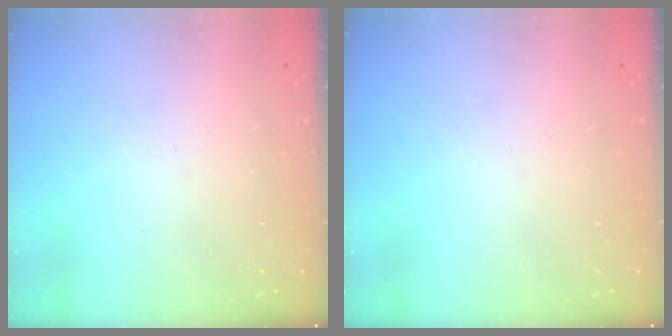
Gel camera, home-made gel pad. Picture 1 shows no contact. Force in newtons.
{"total": 0.0}